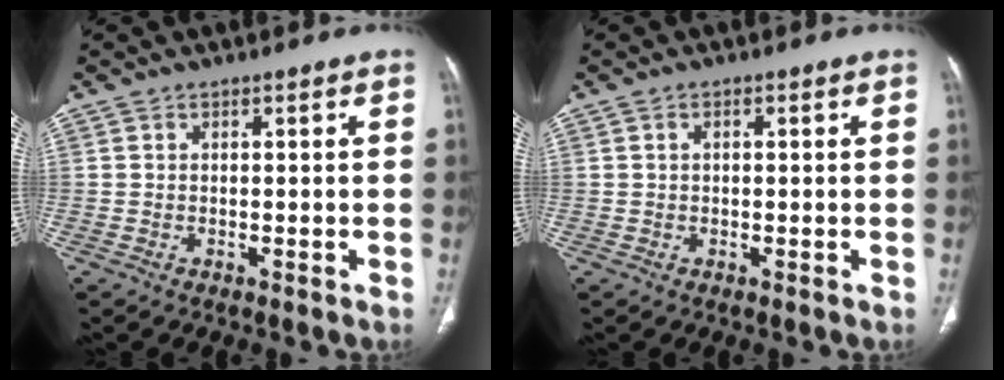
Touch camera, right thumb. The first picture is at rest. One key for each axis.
{"total": 0.9, "fx": 0.2, "fy": 0.5, "fz": 0.7, "tx": -0.014, "ty": 0.005, "tz": 0.004}